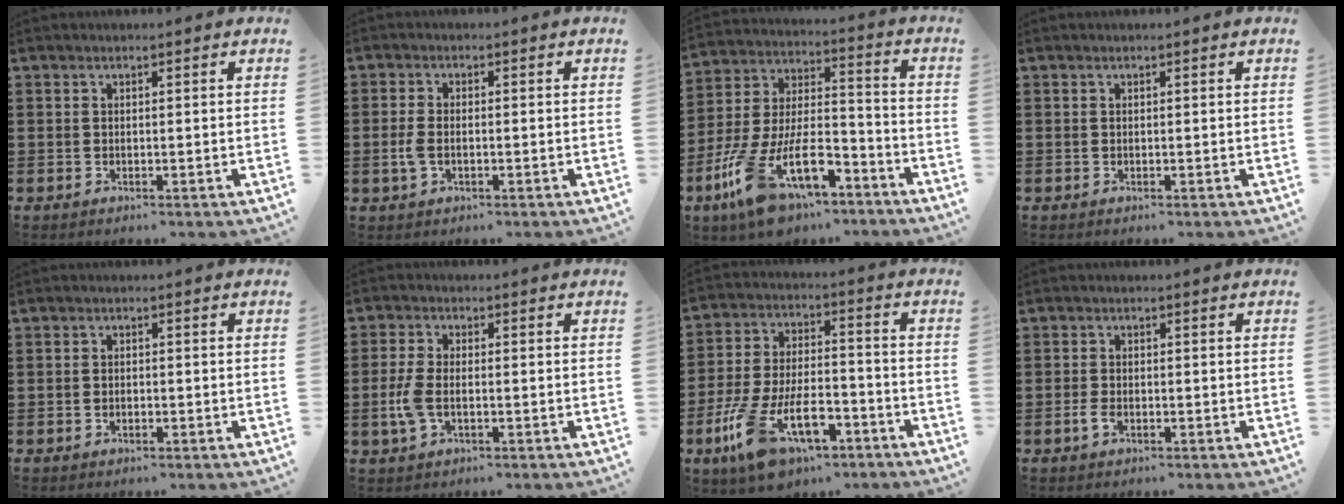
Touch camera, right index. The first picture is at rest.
{"total": 2.8, "force": [-0.6, 1.4, 2.3], "torque": [-0.060, -0.005, -0.014]}
{"total": 14.3, "force": [-7.9, 6.4, 10.1], "torque": [-0.219, 0.009, -0.142]}
{"total": 0.0}
{"total": 0.8, "force": [-0.5, 0.3, 0.5], "torque": [-0.012, -0.004, -0.008]}
{"total": 4.6, "force": [-1.0, 2.2, 3.9], "torque": [-0.097, -0.007, -0.024]}
{"total": 12.7, "force": [-6.3, 6.2, 9.1], "torque": [-0.200, 0.010, -0.115]}
{"total": 2.1, "force": [-0.9, 1.0, 1.6], "torque": [-0.046, -0.006, -0.020]}